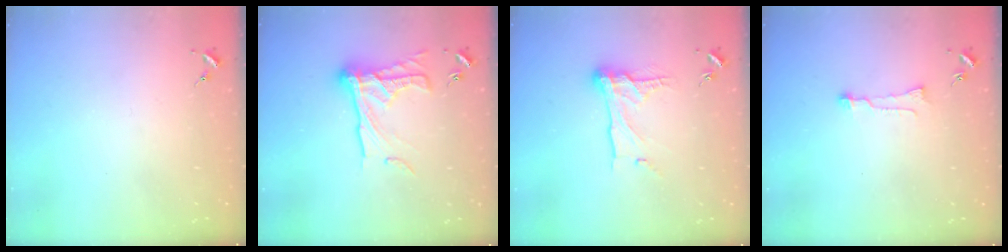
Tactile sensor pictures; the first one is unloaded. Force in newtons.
{"total": 16.8, "press": 16.8, "slide": 1.0}
{"total": 13.6, "press": 13.6, "slide": 1.0}
{"total": 6.5, "press": 6.5, "slide": 0.4}